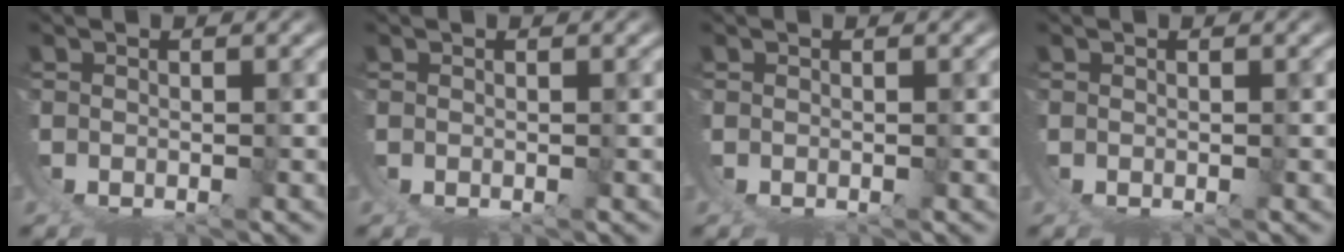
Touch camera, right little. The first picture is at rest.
{"total": 0.0}
{"total": 0.0}
{"total": 0.0}